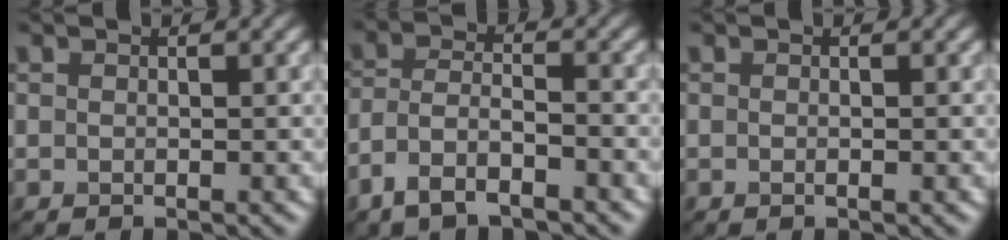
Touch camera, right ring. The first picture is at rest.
{"total": 4.4, "force": [-3.1, 1.6, 2.7], "torque": [-0.051, 0.002, -0.067]}
{"total": 0.6, "force": [-0.1, 0.1, 0.6], "torque": [-0.009, -0.004, -0.002]}